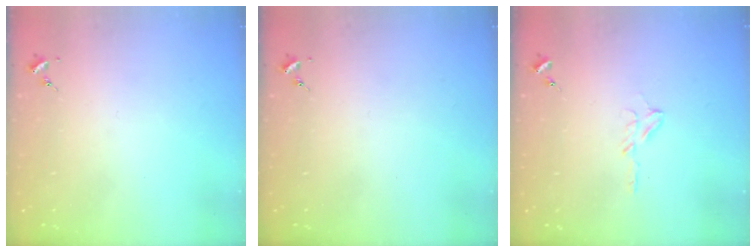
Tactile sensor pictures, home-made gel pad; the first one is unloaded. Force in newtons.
{"total": 0.0}
{"total": 5.5, "press": 5.5, "slide": 0.5}